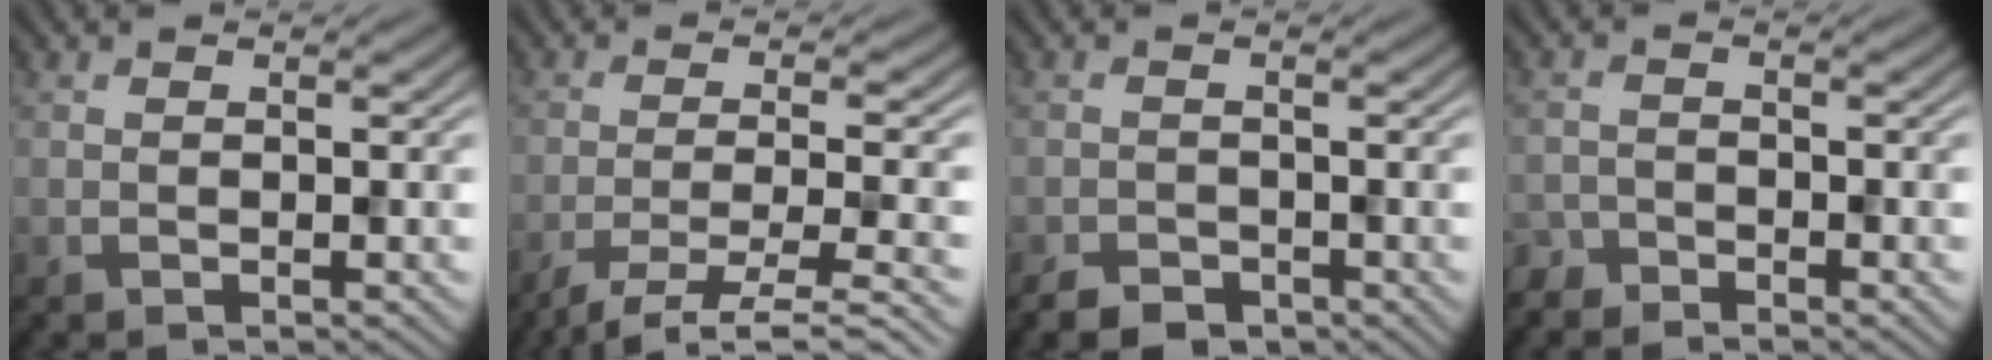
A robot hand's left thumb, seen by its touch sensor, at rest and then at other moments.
{"total": 6.6, "force": [-4.5, 1.0, 4.7], "torque": [-0.083, 0.003, -0.082]}
{"total": 2.8, "force": [-2.2, 1.5, 1.0], "torque": [-0.019, -0.006, -0.043]}
{"total": 2.2, "force": [-2.1, 0.6, -0.1], "torque": [0.002, -0.002, -0.050]}